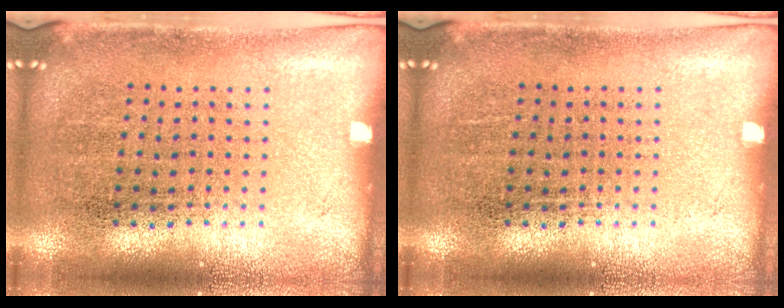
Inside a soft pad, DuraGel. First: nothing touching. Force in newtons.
{"total": 0.0}